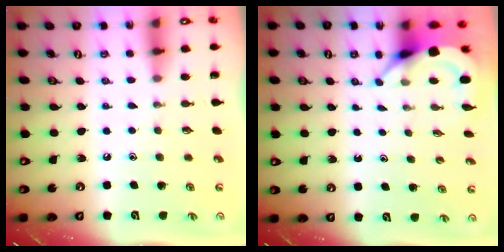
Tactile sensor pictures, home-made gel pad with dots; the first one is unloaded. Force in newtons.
{"total": 3.9, "press": 3.9, "slide": 0.1}